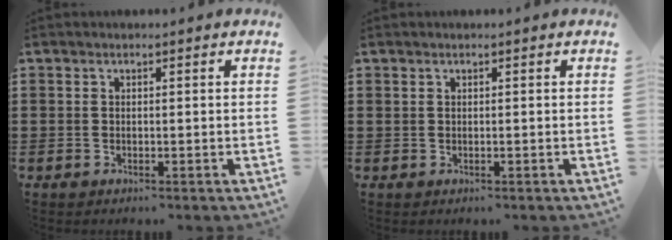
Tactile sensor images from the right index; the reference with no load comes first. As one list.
[{"total": 0.0}]